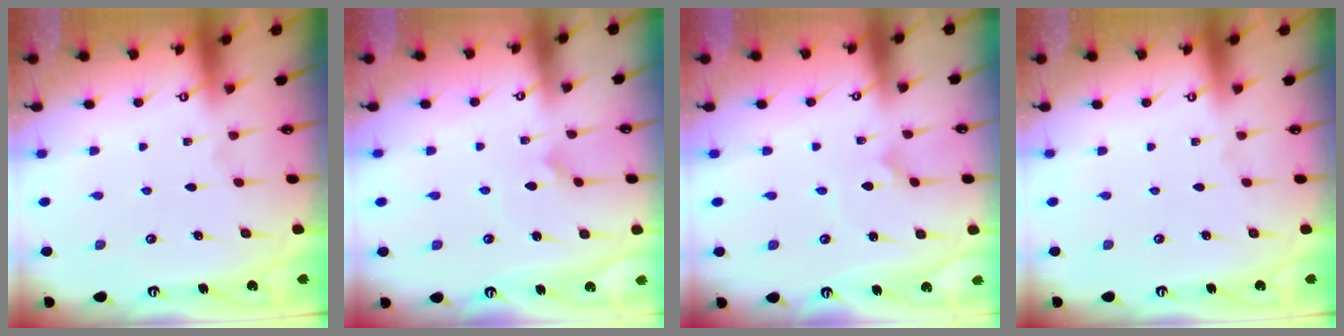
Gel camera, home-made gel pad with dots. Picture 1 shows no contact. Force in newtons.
{"total": 4.0, "press": 3.9, "slide": 0.3}
{"total": 0.9, "press": 0.9, "slide": 0.0}
{"total": 0.0}